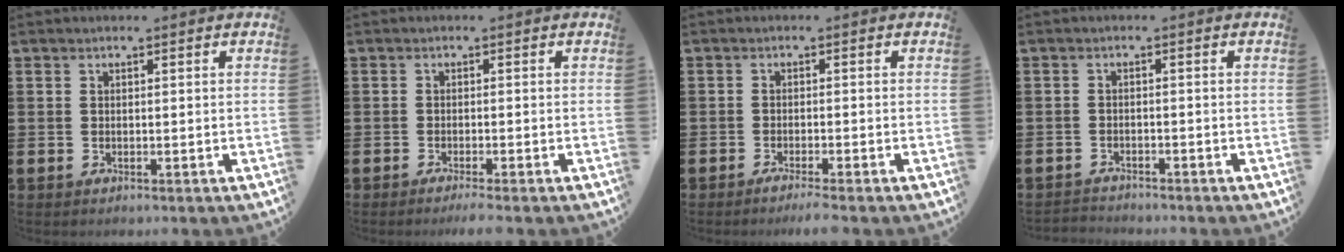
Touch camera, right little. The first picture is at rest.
{"total": 1.2, "force": [-0.9, 0.0, 0.8], "torque": [-0.012, -0.002, -0.016]}
{"total": 1.5, "force": [-1.1, 0.0, 1.0], "torque": [-0.016, 0.000, -0.021]}
{"total": 1.3, "force": [-1.3, 0.1, -0.2], "torque": [-0.001, 0.003, -0.029]}